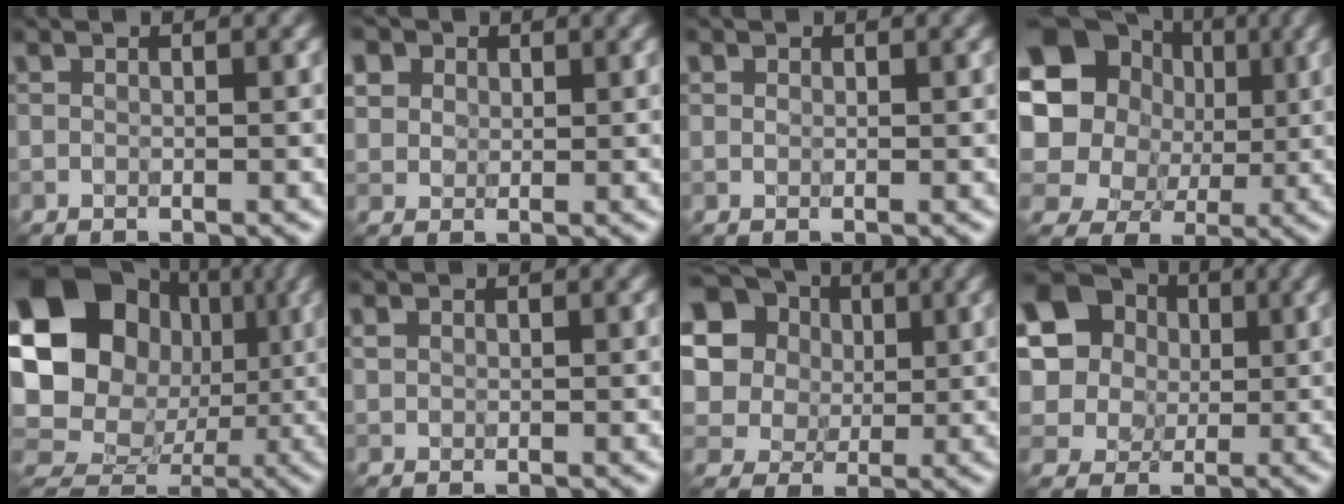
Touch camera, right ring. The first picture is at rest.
{"total": 6.5, "force": [3.1, 5.1, 2.6], "torque": [-0.059, 0.028, 0.038]}
{"total": 0.0}
{"total": 14.7, "force": [4.2, 12.6, 6.3], "torque": [-0.152, 0.029, 0.049]}
{"total": 18.9, "force": [1.6, 17.2, 7.5], "torque": [-0.164, 0.044, 0.003]}
{"total": 0.5, "force": [0.3, 0.3, 0.2], "torque": [-0.002, 0.005, 0.007]}
{"total": 14.3, "force": [5.6, 11.9, 5.6], "torque": [-0.174, 0.041, 0.101]}
{"total": 16.6, "force": [5.1, 14.6, 6.1], "torque": [-0.172, 0.030, 0.070]}